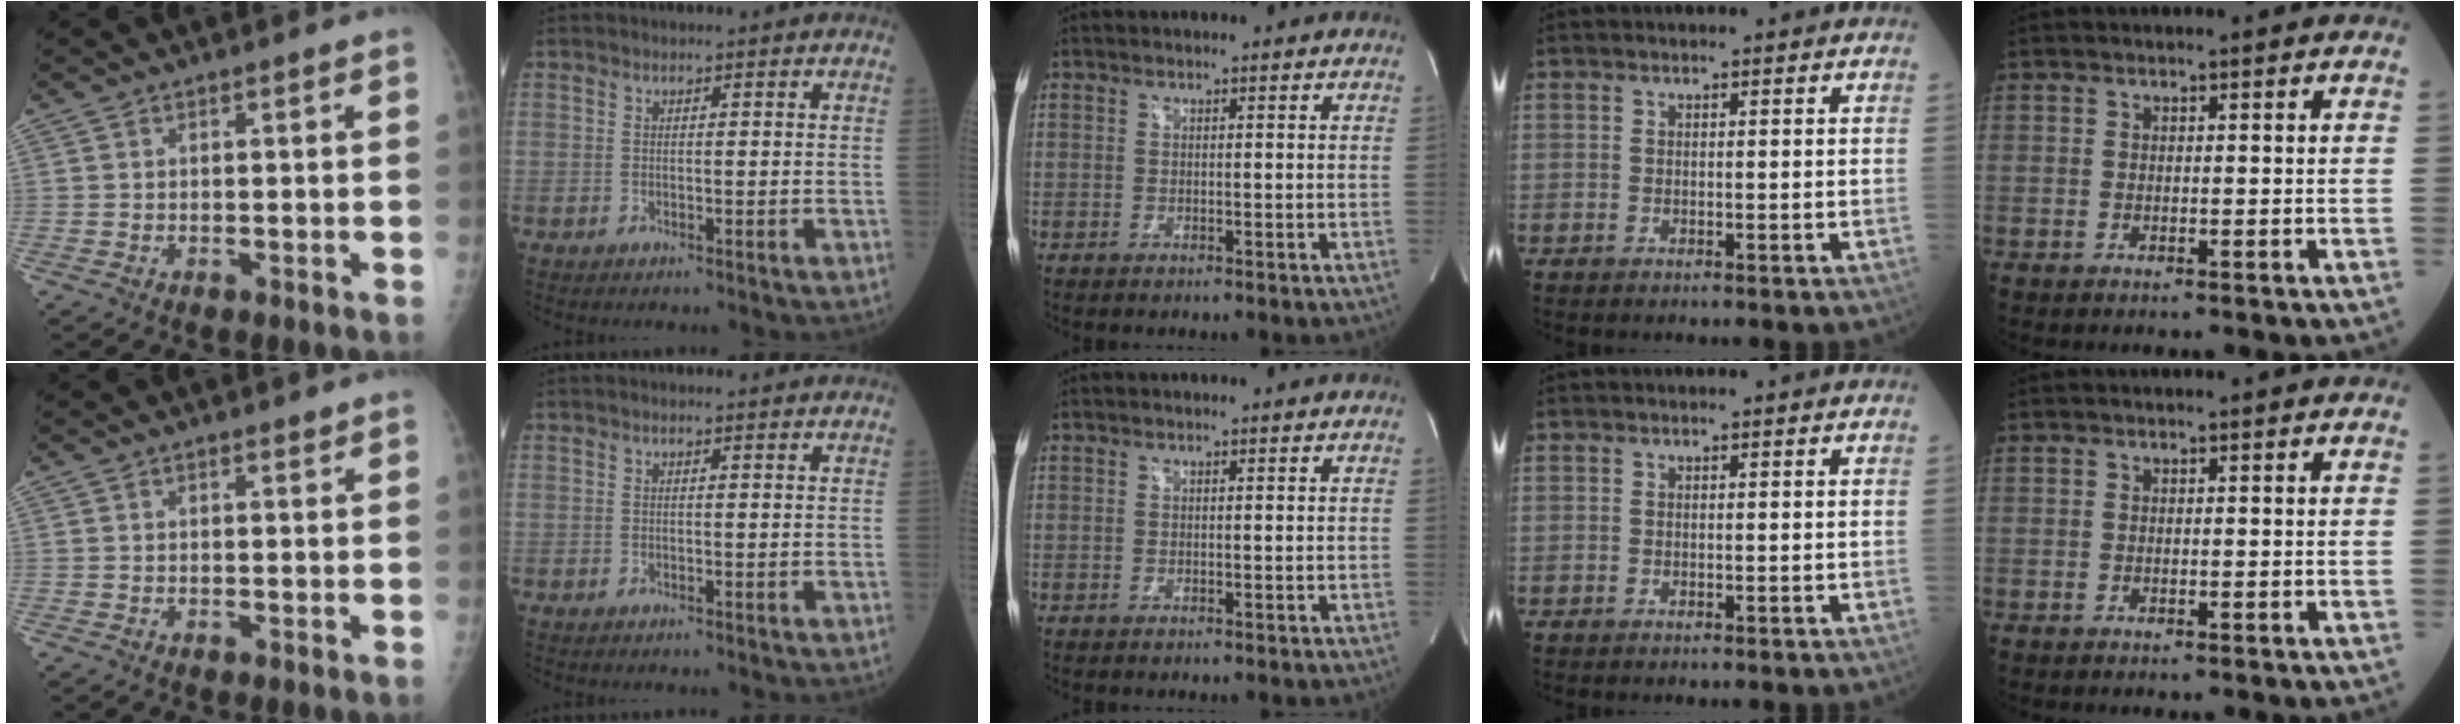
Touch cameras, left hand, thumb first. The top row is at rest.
{"thumb": {"total": 1.0, "force": [0.9, 0.3, 0.4], "torque": [-0.006, -0.006, 0.013]}, "index": {"total": 0.6, "force": [0.5, 0.0, 0.4], "torque": [-0.009, 0.003, 0.007]}}